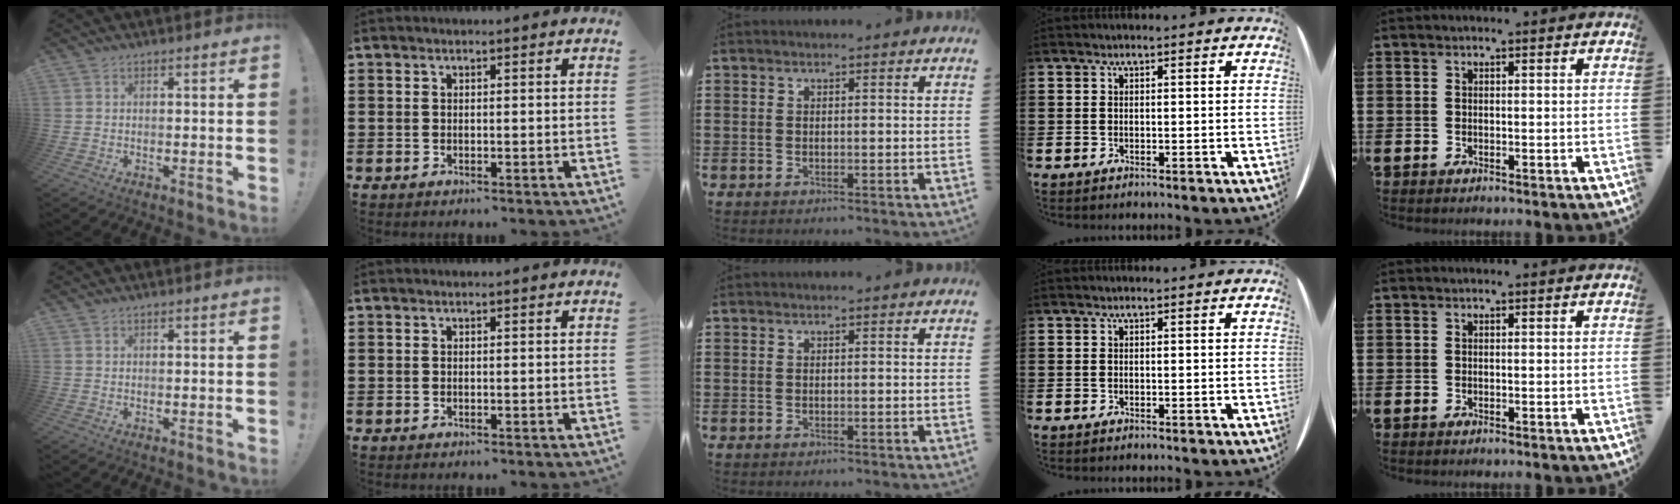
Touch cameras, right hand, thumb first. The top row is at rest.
{}